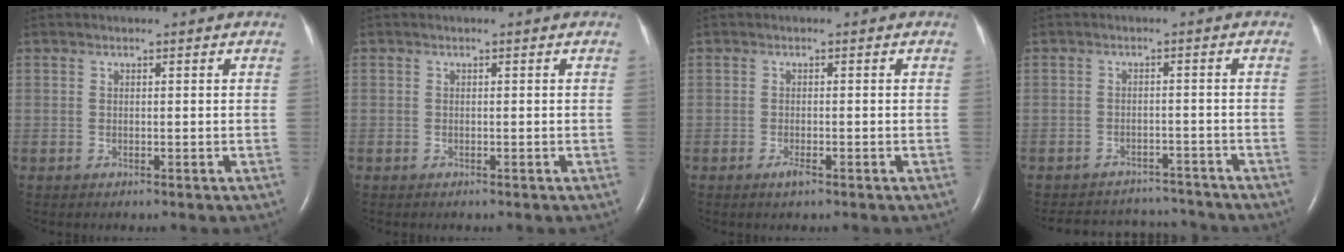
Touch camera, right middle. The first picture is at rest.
{"total": 0.0}
{"total": 1.3, "force": [-0.9, 0.2, 1.0], "torque": [-0.023, -0.002, -0.014]}
{"total": 10.2, "force": [-9.8, 2.4, 1.0], "torque": [-0.027, 0.014, -0.129]}